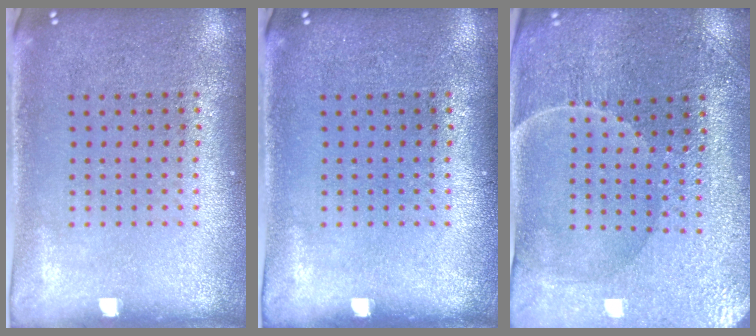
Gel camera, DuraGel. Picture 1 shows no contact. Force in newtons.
{"total": 0.0}
{"total": 1.9, "press": 1.9, "slide": 0.2}